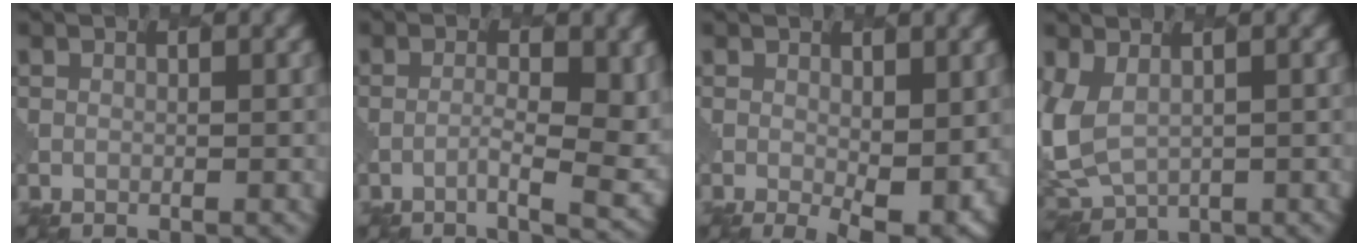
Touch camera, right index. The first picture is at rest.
{"total": 4.5, "force": [-0.9, 1.2, 4.3], "torque": [-0.076, -0.004, -0.015]}
{"total": 4.8, "force": [0.1, 1.9, 4.4], "torque": [-0.064, -0.018, 0.009]}
{"total": 5.3, "force": [1.0, 3.6, 3.7], "torque": [-0.098, -0.010, 0.021]}